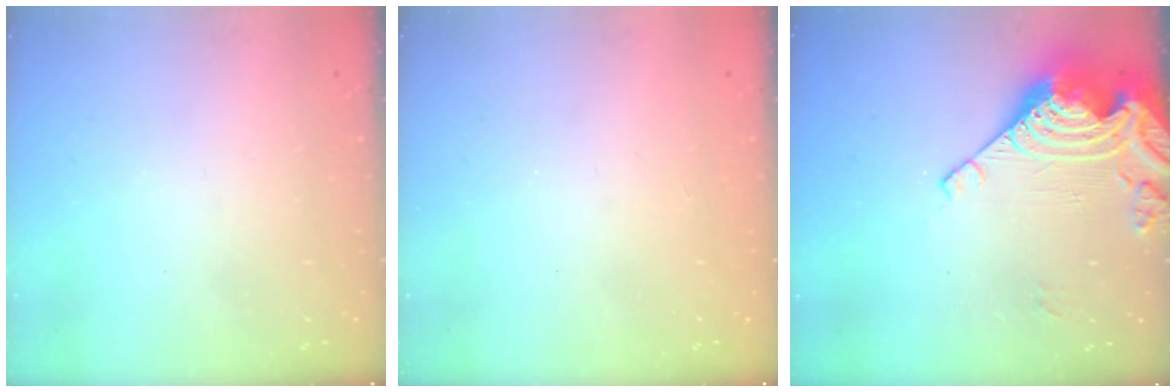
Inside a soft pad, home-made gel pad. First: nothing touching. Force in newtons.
{"total": 1.2, "press": 1.0, "slide": 0.6}
{"total": 15.1, "press": 15.0, "slide": 1.5}